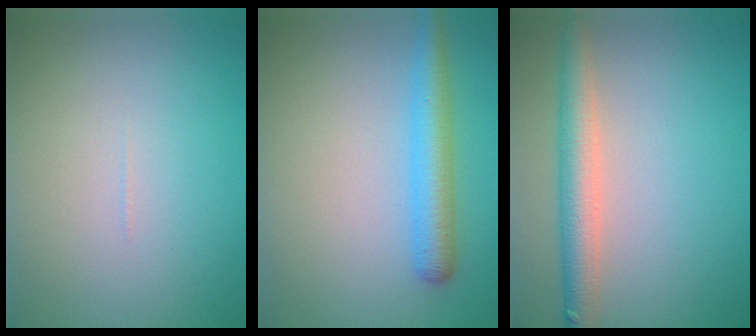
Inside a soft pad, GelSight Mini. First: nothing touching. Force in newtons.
{"total": 3.4, "press": 3.4, "slide": 0.2}
{"total": 3.9, "press": 3.9, "slide": 0.3}